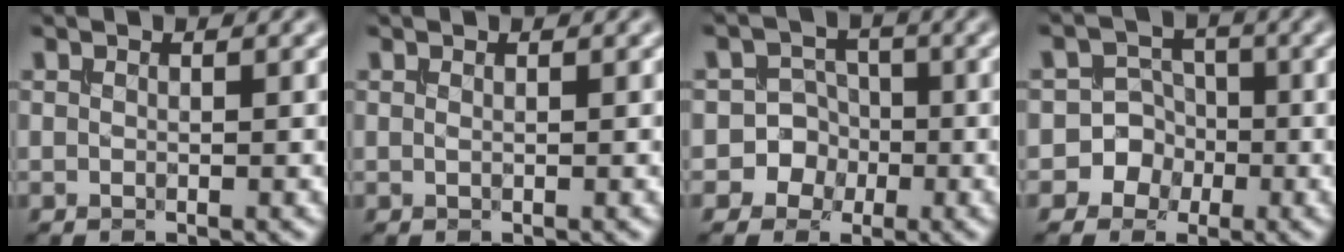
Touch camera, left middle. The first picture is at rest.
{"total": 0.0}
{"total": 5.4, "force": [-1.9, 5.0, 0.5], "torque": [0.017, 0.016, -0.051]}
{"total": 5.7, "force": [-2.1, 5.2, 0.5], "torque": [0.018, 0.018, -0.056]}